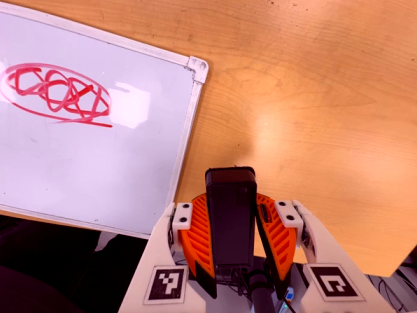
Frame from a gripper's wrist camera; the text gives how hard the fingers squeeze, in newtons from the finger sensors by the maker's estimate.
{"total": 7.5, "left": 6.6, "right": 8.5}